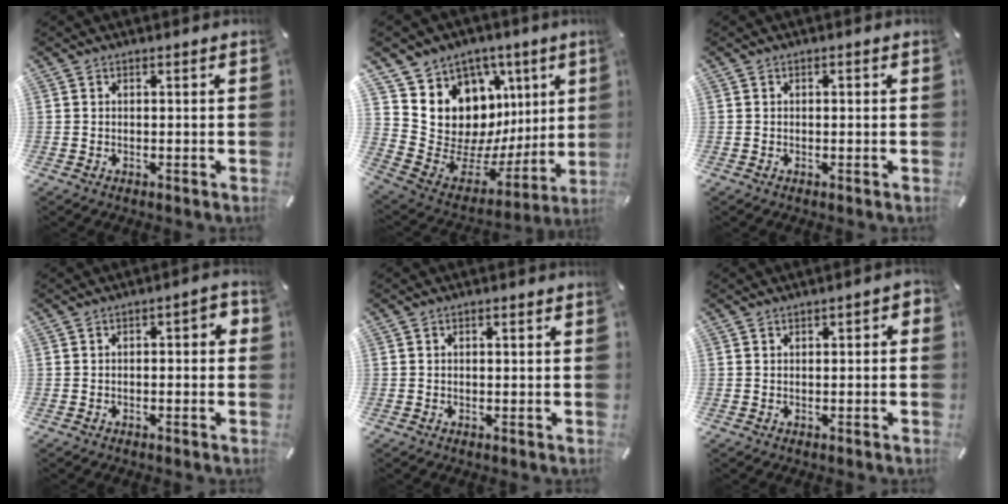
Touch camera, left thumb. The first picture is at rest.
{"total": 13.8, "force": [4.9, 12.1, 4.6], "torque": [-0.050, -0.084, 0.117]}
{"total": 0.7, "force": [-0.2, 0.3, 0.6], "torque": [-0.013, 0.000, -0.003]}
{"total": 3.5, "force": [-1.6, 1.4, 2.8], "torque": [-0.047, 0.018, -0.032]}
{"total": 0.9, "force": [-0.2, 0.4, 0.9], "torque": [-0.015, 0.001, -0.004]}
{"total": 2.3, "force": [-0.8, 1.1, 1.9], "torque": [-0.031, 0.006, -0.014]}